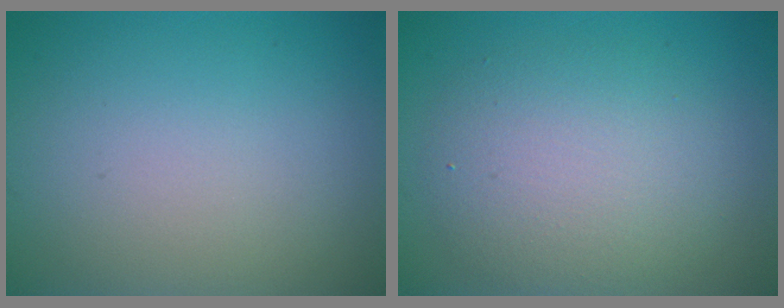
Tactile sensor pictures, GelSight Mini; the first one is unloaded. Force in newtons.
{"total": 5.3, "press": 5.3, "slide": 0.2}